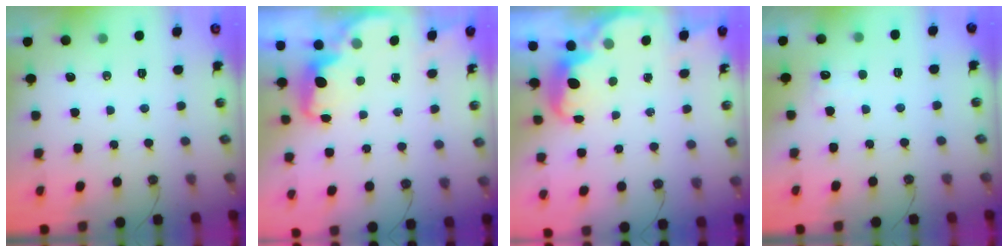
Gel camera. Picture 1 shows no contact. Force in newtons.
{"total": 2.5, "press": 2.4, "slide": 0.6}
{"total": 2.7, "press": 2.7, "slide": 0.7}
{"total": 4.3, "press": 4.2, "slide": 1.1}